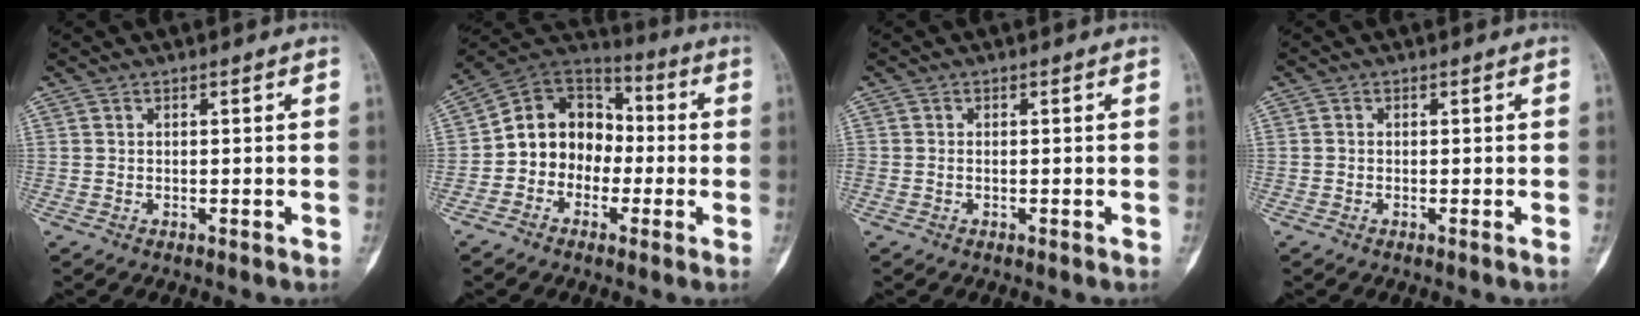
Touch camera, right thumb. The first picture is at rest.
{"total": 13.2, "force": [-1.9, 11.0, 7.1], "torque": [-0.076, 0.047, -0.048]}
{"total": 0.6, "force": [-0.2, 0.4, 0.4], "torque": [-0.007, 0.003, -0.005]}
{"total": 0.6, "force": [-0.2, 0.4, 0.4], "torque": [-0.003, 0.001, -0.006]}